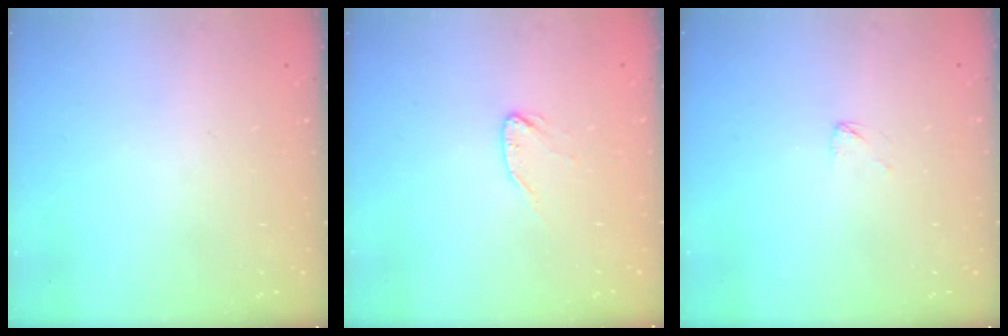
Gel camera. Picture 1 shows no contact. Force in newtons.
{"total": 4.2, "press": 4.1, "slide": 0.4}
{"total": 1.9, "press": 1.9, "slide": 0.1}